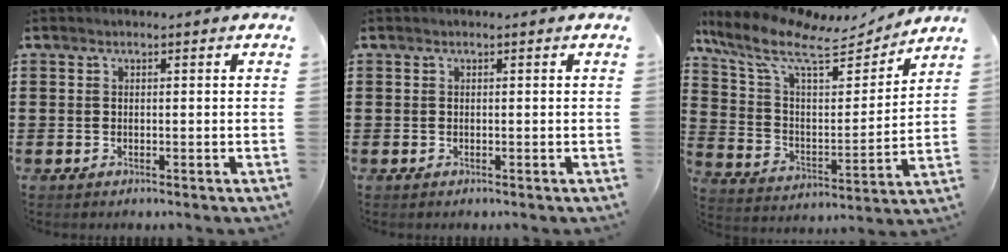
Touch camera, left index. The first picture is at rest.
{"total": 0.0}
{"total": 11.3, "force": [8.7, 3.1, 6.6], "torque": [-0.163, -0.045, 0.149]}